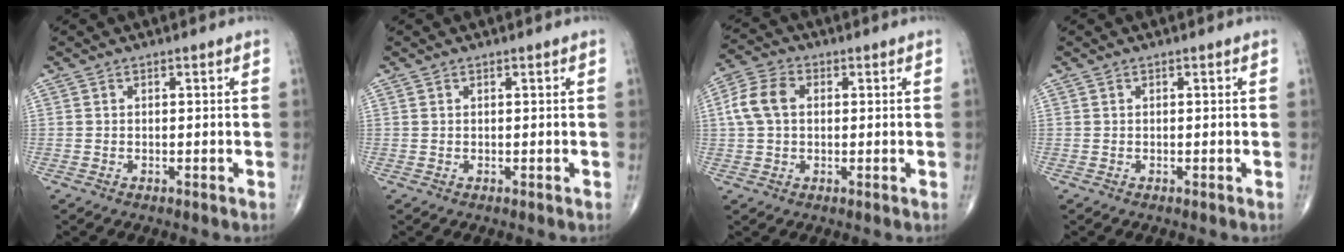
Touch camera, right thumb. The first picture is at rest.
{"total": 0.0}
{"total": 7.3, "force": [1.0, 5.1, 5.2], "torque": [-0.109, 0.020, 0.014]}
{"total": 0.0}